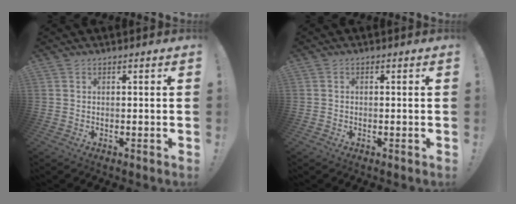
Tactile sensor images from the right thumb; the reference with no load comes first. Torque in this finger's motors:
{"motor_torque": [-0.01, -0.07, -0.39, -0.04, 0.04]}